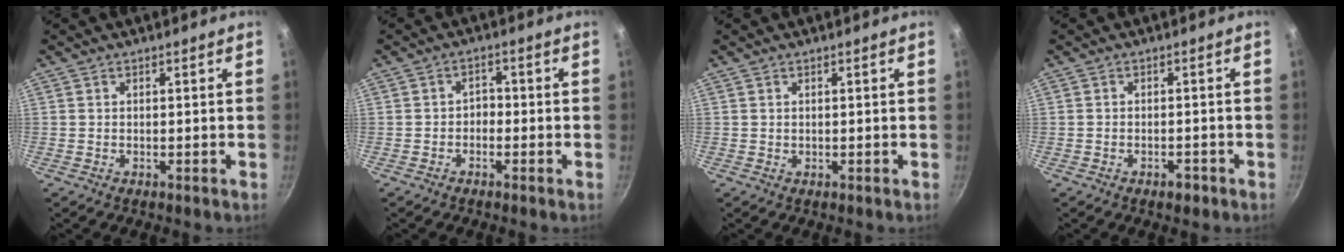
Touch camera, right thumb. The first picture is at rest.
{"total": 2.1, "force": [-1.0, 1.6, 1.0], "torque": [-0.005, 0.015, -0.020]}
{"total": 0.0}
{"total": 2.2, "force": [-1.4, 1.1, 1.2], "torque": [-0.014, 0.014, -0.015]}